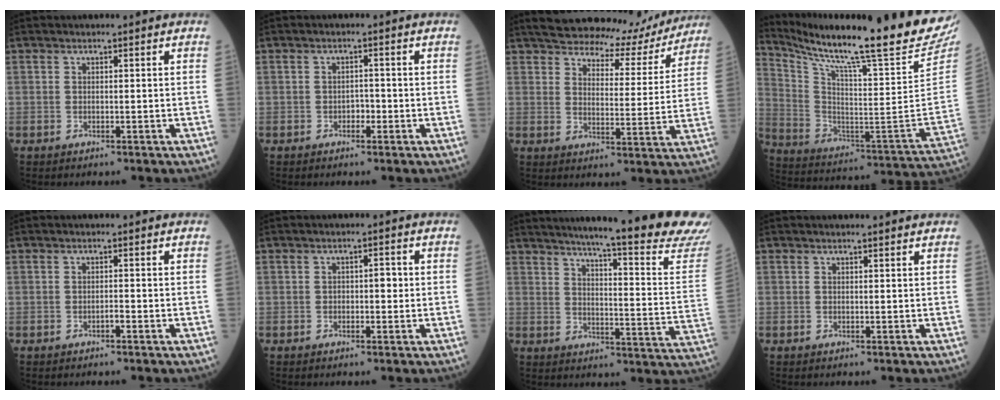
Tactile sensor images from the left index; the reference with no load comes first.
{"total": 1.7, "force": [-1.1, 0.9, 0.8], "torque": [-0.010, 0.000, -0.021]}
{"total": 18.2, "force": [16.4, 5.5, 5.5], "torque": [-0.069, -0.005, 0.202]}
{"total": 25.8, "force": [22.7, -1.0, 12.3], "torque": [-0.224, -0.113, 0.335]}
{"total": 1.0, "force": [-0.9, 0.1, 0.4], "torque": [-0.007, -0.004, -0.017]}
{"total": 2.2, "force": [-0.5, 1.2, 1.8], "torque": [-0.025, 0.007, -0.010]}
{"total": 26.1, "force": [23.3, -1.1, 11.8], "torque": [-0.179, -0.111, 0.281]}
{"total": 1.3, "force": [1.2, 0.0, 0.4], "torque": [-0.010, -0.002, 0.012]}